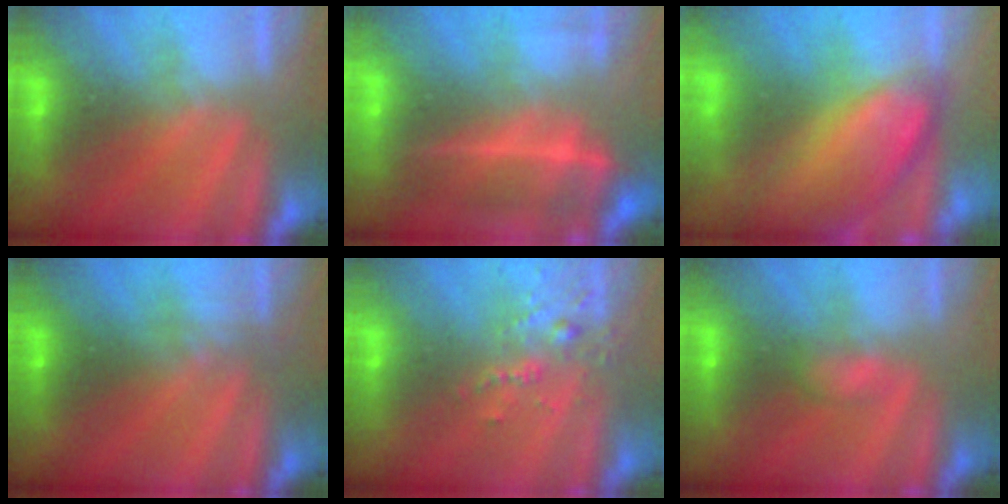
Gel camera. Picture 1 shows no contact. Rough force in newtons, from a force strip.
{"total": 7.3}
{"total": 8.9}
{"total": 2.3}
{"total": 2.6}
{"total": 2.2}